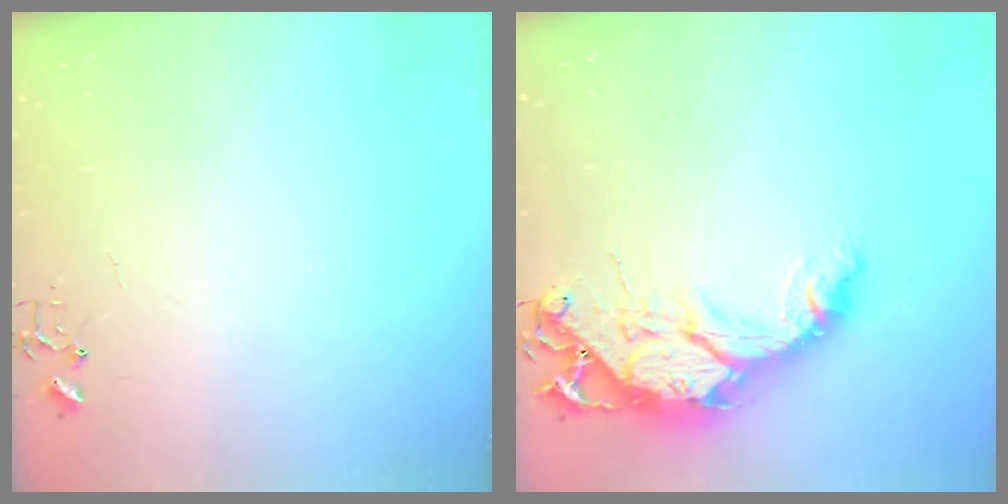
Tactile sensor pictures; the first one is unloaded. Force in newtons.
{"total": 14.8, "press": 14.7, "slide": 1.3}